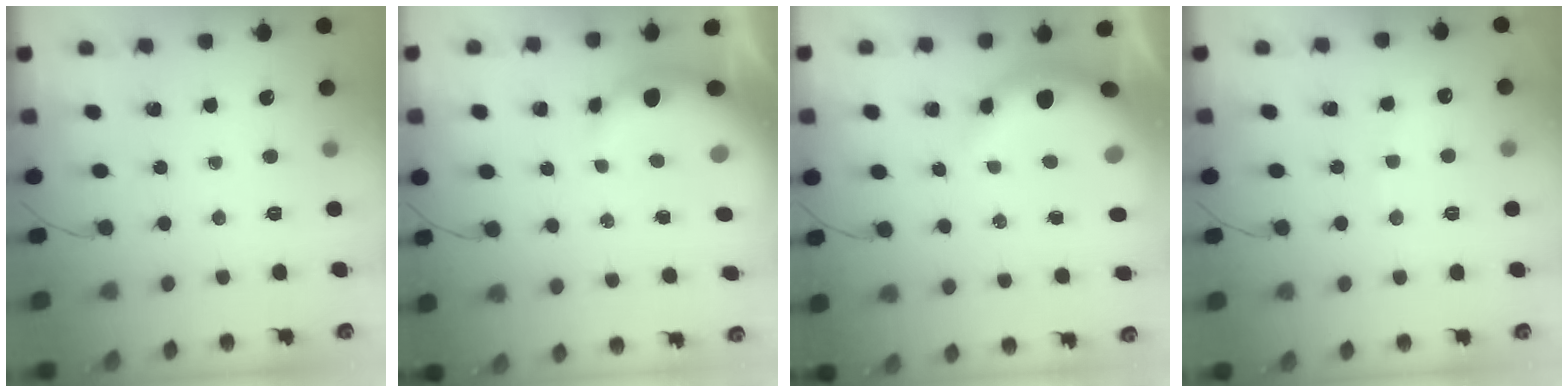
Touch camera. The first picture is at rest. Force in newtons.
{"total": 8.6, "press": 8.5, "slide": 1.8}
{"total": 10.9, "press": 10.6, "slide": 2.5}
{"total": 7.1, "press": 7.0, "slide": 1.5}